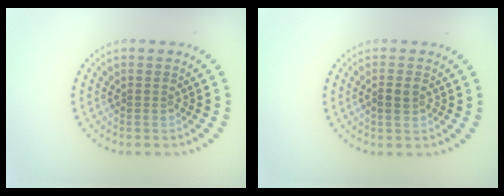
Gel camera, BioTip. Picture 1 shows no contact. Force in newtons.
{"total": 1.3, "press": 1.3, "slide": 0.4}